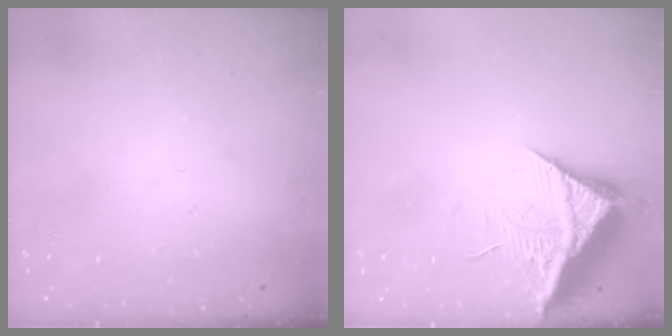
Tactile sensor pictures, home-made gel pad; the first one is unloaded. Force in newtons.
{"total": 13.1, "press": 13.1, "slide": 0.9}